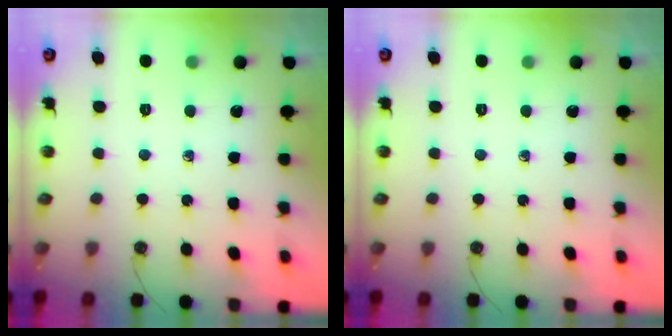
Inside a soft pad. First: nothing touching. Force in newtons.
{"total": 0.0}